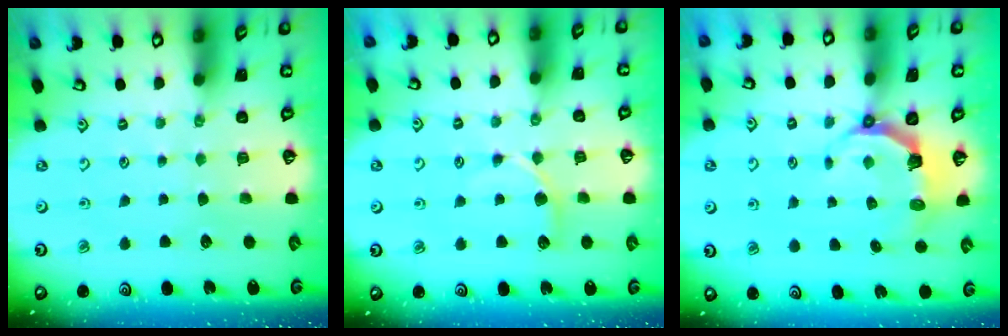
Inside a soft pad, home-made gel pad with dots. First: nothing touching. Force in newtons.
{"total": 5.6, "press": 5.5, "slide": 0.8}
{"total": 4.9, "press": 3.2, "slide": 3.7}